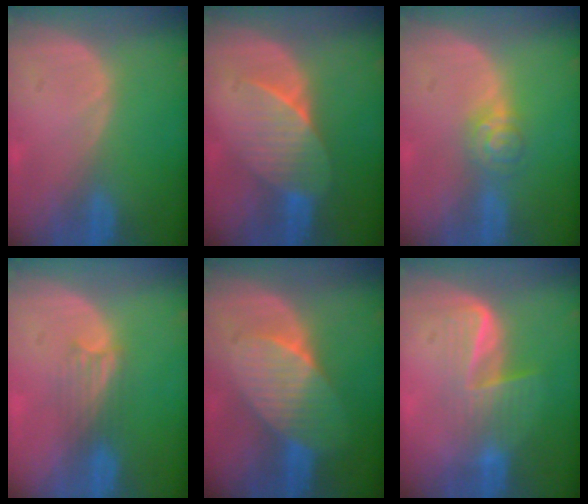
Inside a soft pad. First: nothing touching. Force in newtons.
{"total": 6.9, "press": 6.6, "slide": 2.1}
{"total": 4.0, "press": 3.6, "slide": 1.7}
{"total": 3.3, "press": 2.9, "slide": 1.5}
{"total": 7.4, "press": 6.9, "slide": 2.5}
{"total": 7.0, "press": 5.7, "slide": 4.0}